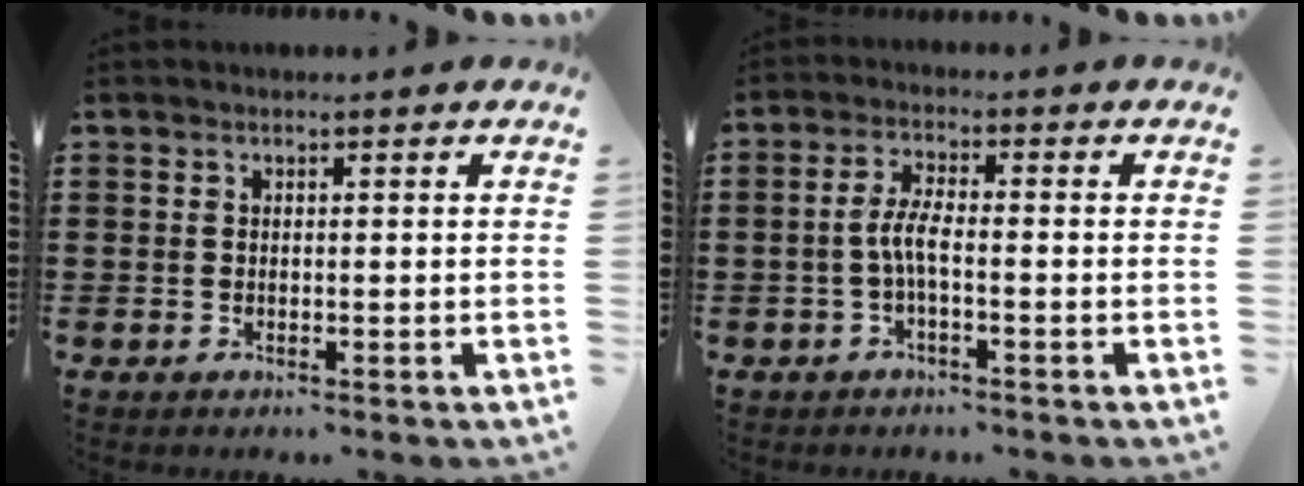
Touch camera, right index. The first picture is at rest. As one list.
[{"total": 4.0, "force": [-1.0, 0.7, 3.8], "torque": [-0.091, -0.007, -0.027]}]